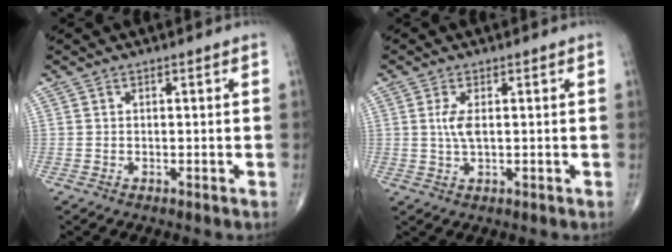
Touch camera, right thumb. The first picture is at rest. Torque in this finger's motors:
{"motor_torque": [0.47, 0.72, 0.46, -0.10, 0.23]}